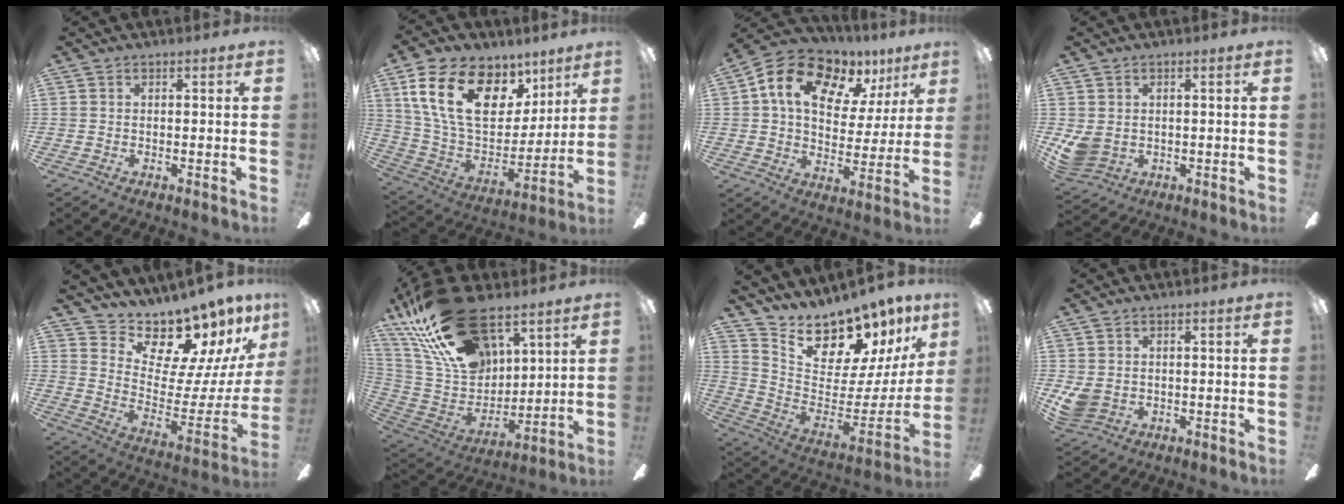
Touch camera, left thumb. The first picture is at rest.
{"total": 23.1, "force": [10.3, 14.3, 14.9], "torque": [-0.287, -0.033, 0.188]}
{"total": 15.3, "force": [8.9, 9.3, 8.2], "torque": [-0.151, -0.043, 0.160]}
{"total": 5.7, "force": [-0.4, 4.9, 3.0], "torque": [-0.073, -0.003, -0.008]}
{"total": 14.3, "force": [12.9, 4.6, 4.2], "torque": [-0.058, -0.135, 0.219]}
{"total": 28.7, "force": [18.0, 14.8, 16.8], "torque": [-0.334, -0.088, 0.323]}
{"total": 14.2, "force": [13.3, 4.2, 2.6], "torque": [-0.037, -0.134, 0.233]}
{"total": 5.3, "force": [-0.8, 4.5, 2.7], "torque": [-0.059, 0.003, -0.014]}